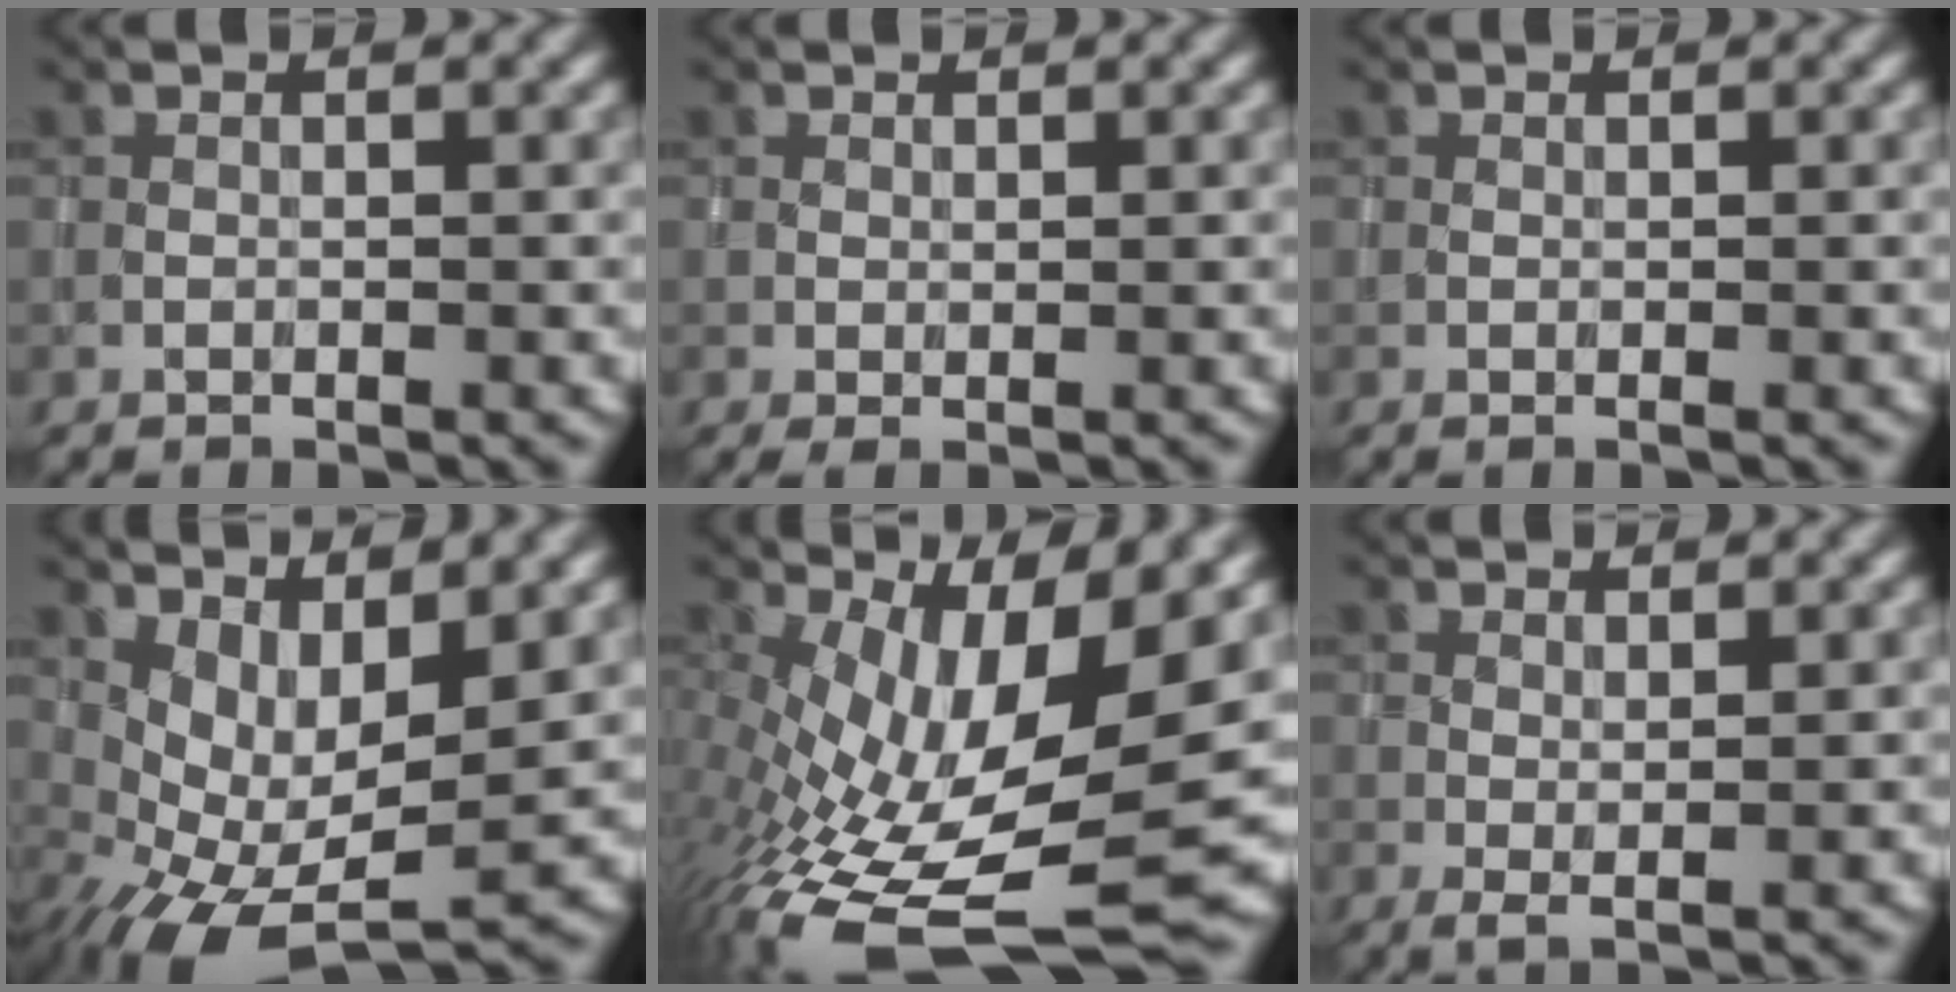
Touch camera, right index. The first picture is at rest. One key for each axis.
{"total": 0.8, "fx": 0.2, "fy": 0.1, "fz": 0.7, "tx": -0.016, "ty": -0.004, "tz": 0.003}
{"total": 0.0}
{"total": 7.3, "fx": 0.2, "fy": 3.5, "fz": 6.4, "tx": -0.120, "ty": -0.013, "tz": 0.015}
{"total": 15.0, "fx": -1.5, "fy": 5.1, "fz": 14.0, "tx": -0.260, "ty": -0.019, "tz": -0.011}
{"total": 1.0, "fx": 0.4, "fy": 0.1, "fz": 0.9, "tx": -0.019, "ty": -0.003, "tz": 0.007}